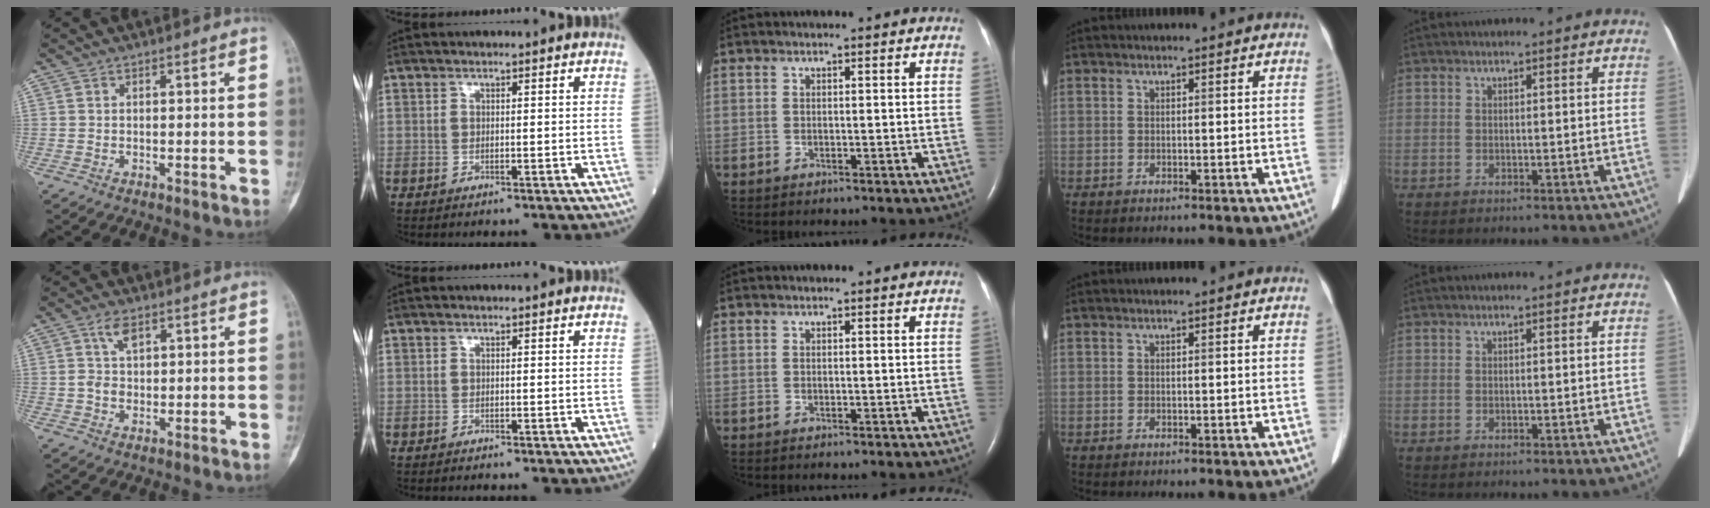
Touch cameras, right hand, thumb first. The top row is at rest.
{"thumb": {"total": 4.2, "force": [1.6, 2.6, 3.0], "torque": [-0.047, 0.000, 0.031]}}